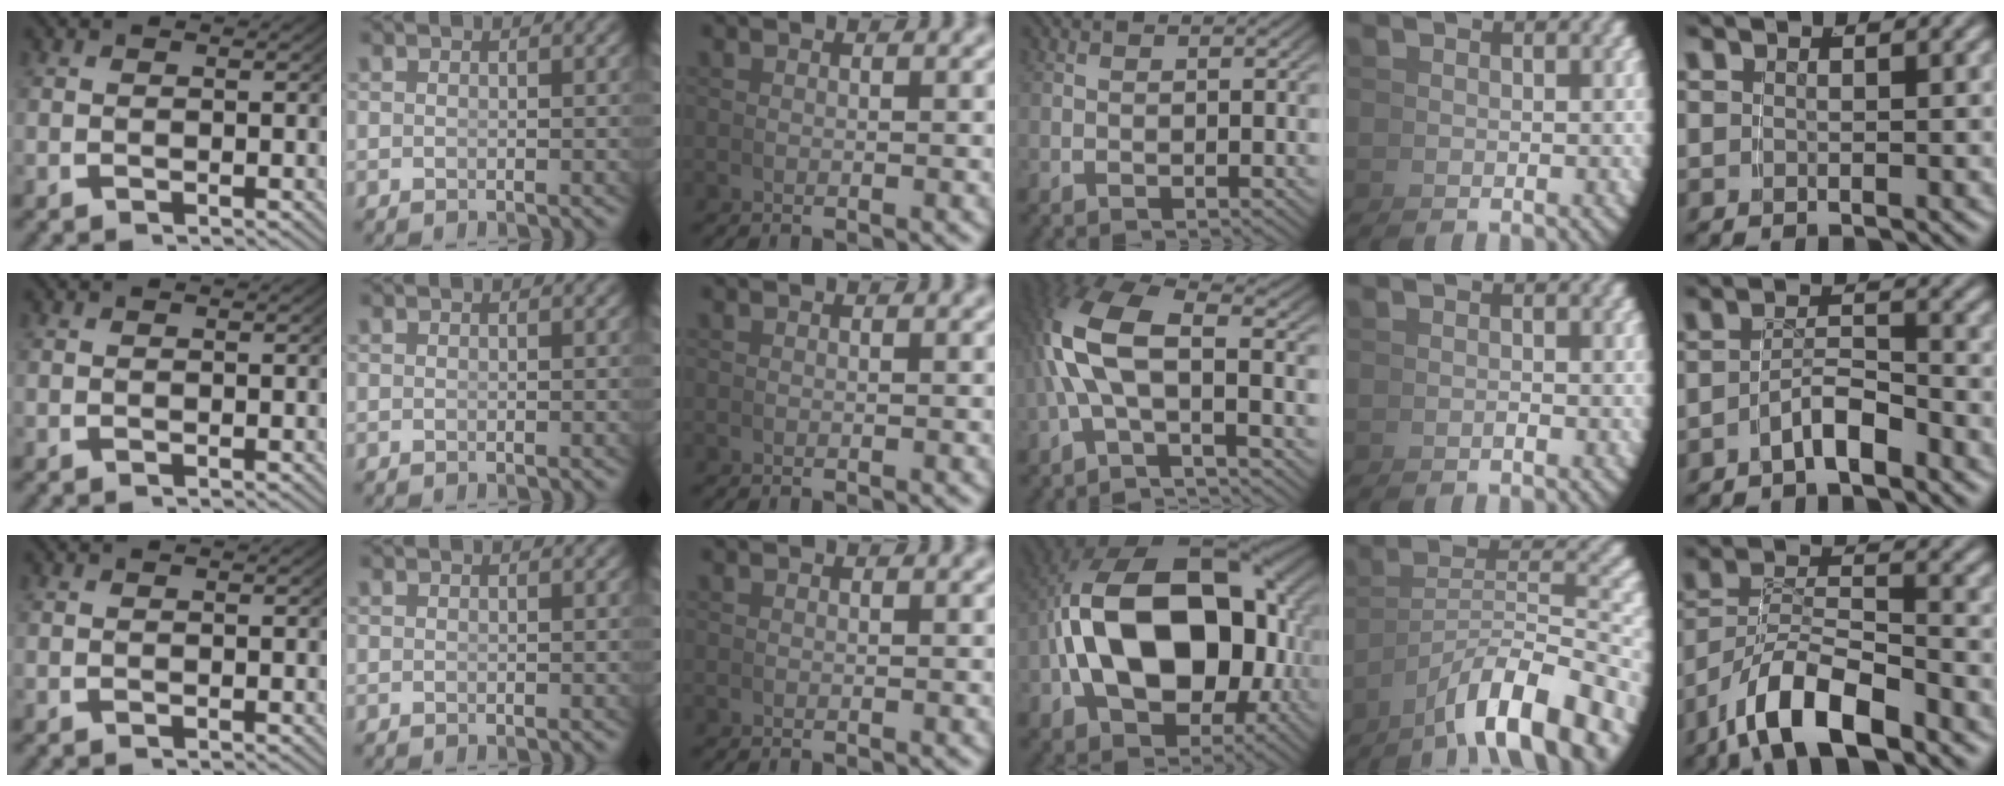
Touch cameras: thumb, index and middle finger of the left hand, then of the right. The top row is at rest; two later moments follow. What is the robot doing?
{"motion": "grasp_and_lifting", "object": "photo album"}